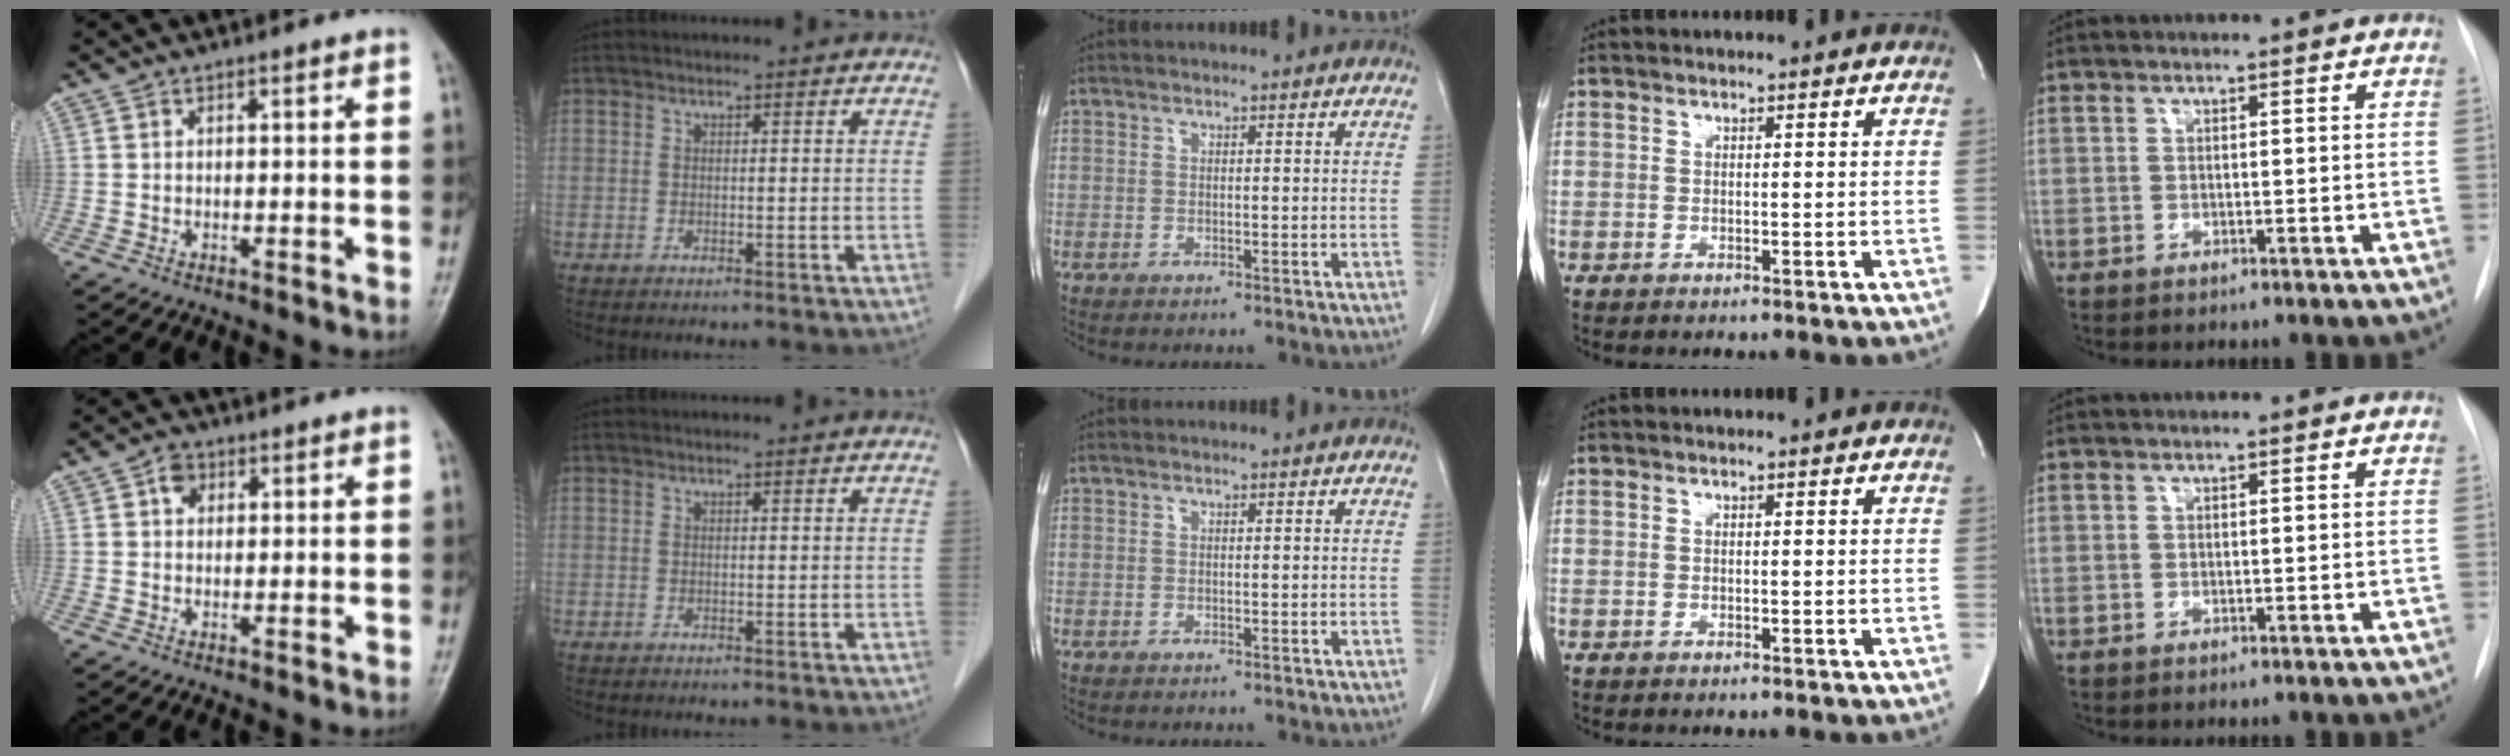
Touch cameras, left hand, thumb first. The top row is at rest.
{"thumb": {"total": 2.7, "force": [0.9, 2.1, 1.4], "torque": [-0.009, 0.001, 0.011]}}